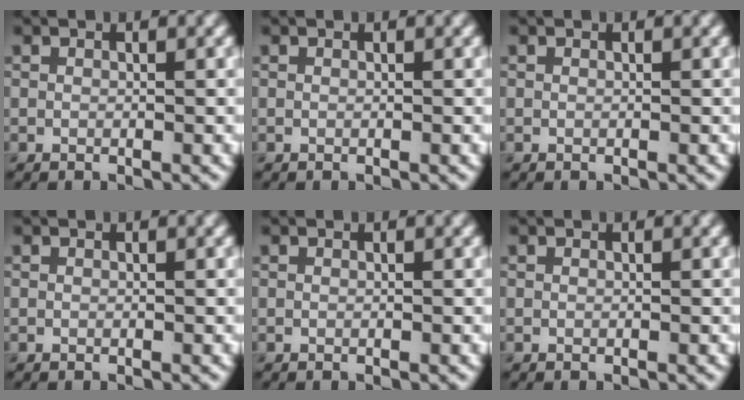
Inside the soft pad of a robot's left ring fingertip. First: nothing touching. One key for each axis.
{"total": 0.0}
{"total": 0.0}
{"total": 0.0}
{"total": 0.0}
{"total": 0.0}